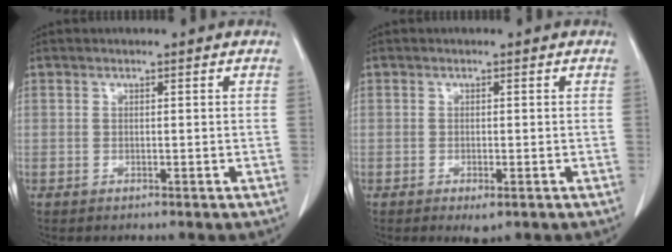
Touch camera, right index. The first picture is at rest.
{"total": 1.8, "force": [-0.9, 0.7, 1.5], "torque": [-0.022, -0.003, -0.006]}